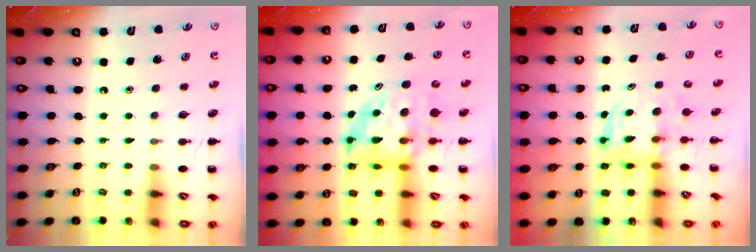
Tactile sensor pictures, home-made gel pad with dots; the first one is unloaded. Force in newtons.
{"total": 6.4, "press": 6.1, "slide": 1.8}
{"total": 3.6, "press": 3.6, "slide": 0.2}